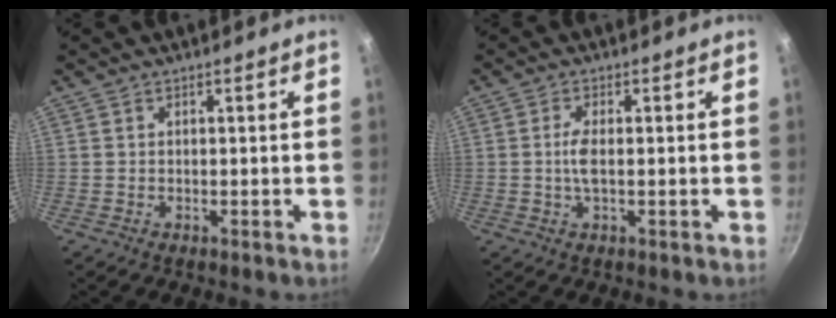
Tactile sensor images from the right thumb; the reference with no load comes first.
{"total": 3.2, "force": [-0.2, 1.0, 3.1], "torque": [-0.073, 0.002, -0.006]}